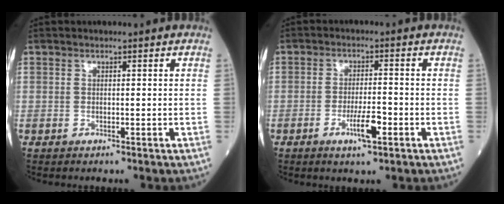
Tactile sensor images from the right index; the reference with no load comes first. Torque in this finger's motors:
{"motor_torque": [0.55, -0.42, 0.29, 0.03]}